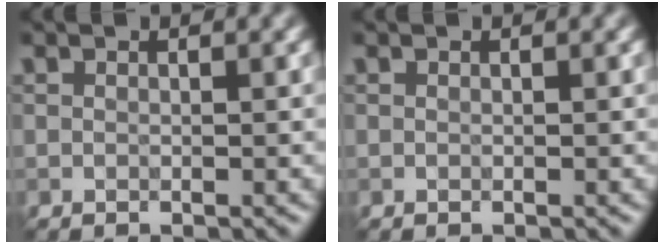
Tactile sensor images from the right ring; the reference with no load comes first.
{"total": 0.0}